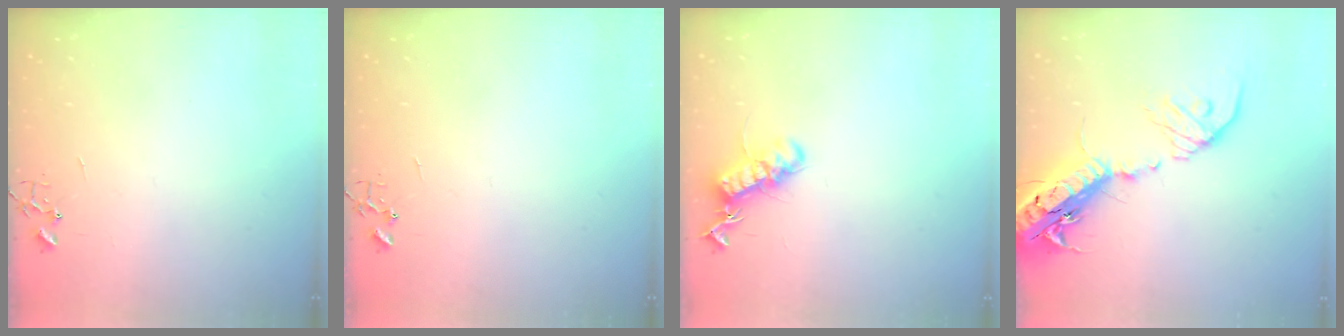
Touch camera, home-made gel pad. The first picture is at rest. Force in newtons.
{"total": 0.0}
{"total": 13.8, "press": 13.7, "slide": 1.3}
{"total": 23.9, "press": 23.3, "slide": 5.5}